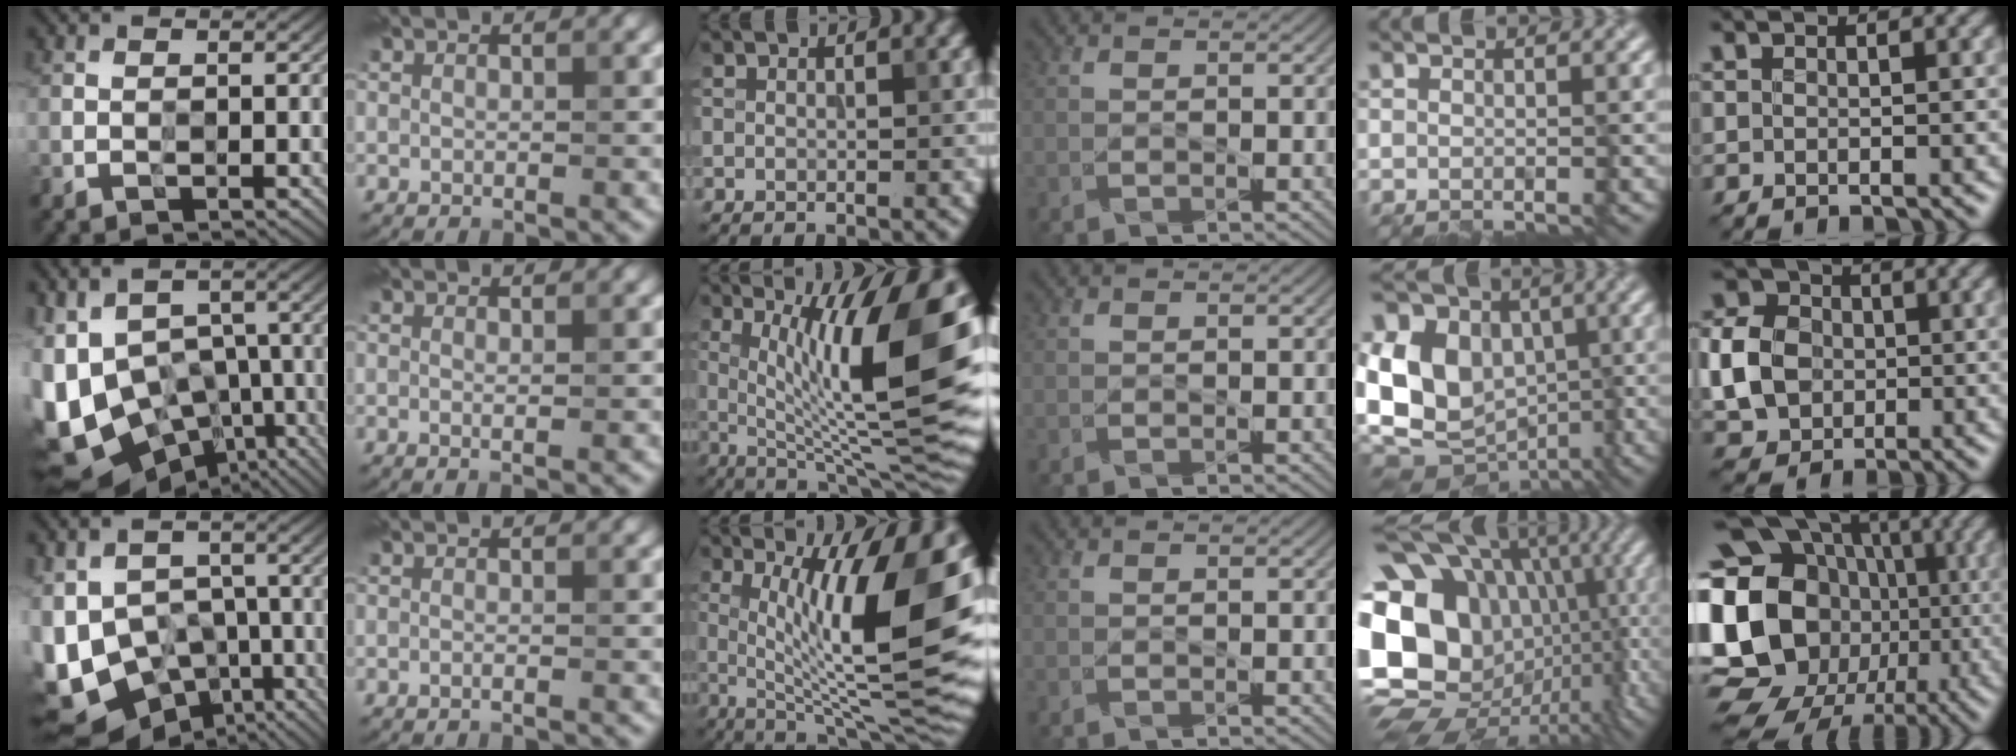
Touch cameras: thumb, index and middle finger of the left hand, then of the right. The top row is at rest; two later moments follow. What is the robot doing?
{"motion": "wipe", "object": "plastic plate"}